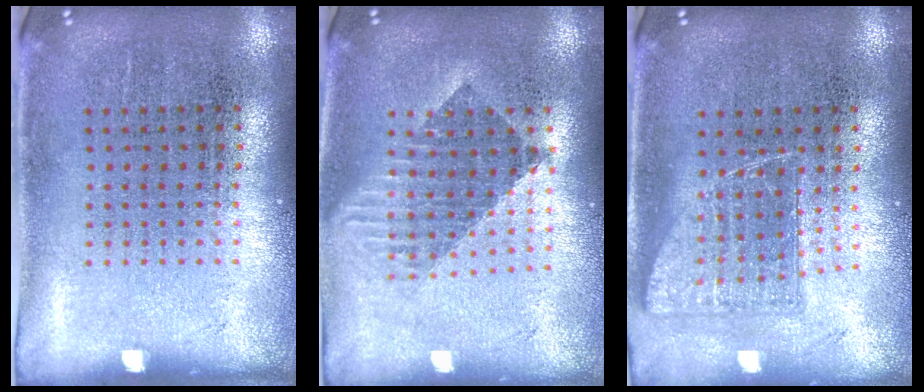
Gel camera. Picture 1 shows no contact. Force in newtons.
{"total": 1.7, "press": 1.4, "slide": 1.0}
{"total": 1.0, "press": 0.9, "slide": 0.5}